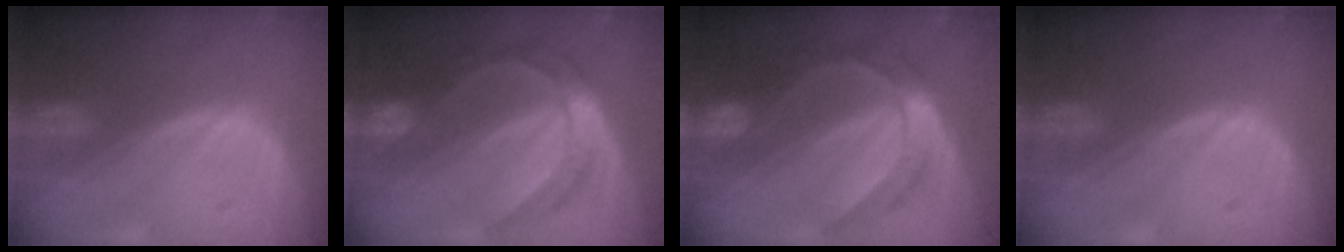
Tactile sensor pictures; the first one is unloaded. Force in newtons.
{"total": 8.3, "press": 8.2, "slide": 0.8}
{"total": 8.5, "press": 8.5, "slide": 0.7}
{"total": 0.0}